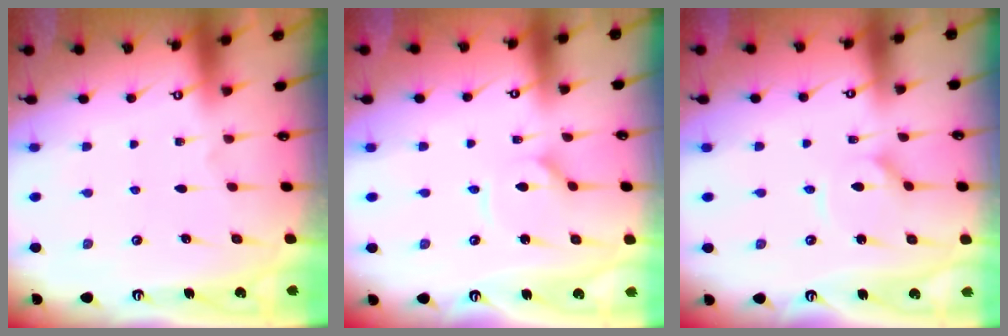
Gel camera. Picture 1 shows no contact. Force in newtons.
{"total": 2.2, "press": 2.2, "slide": 0.3}
{"total": 3.0, "press": 2.9, "slide": 0.4}